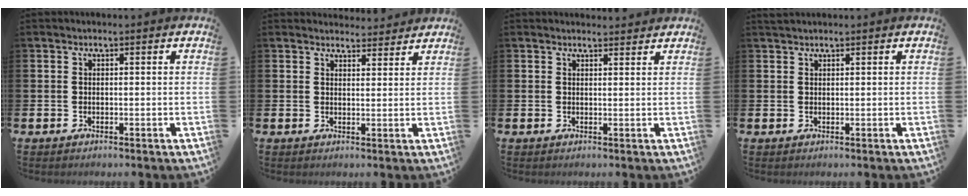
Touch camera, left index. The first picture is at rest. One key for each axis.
{"total": 3.0, "fx": 2.9, "fy": 0.5, "fz": -0.2, "tx": 0.014, "ty": -0.021, "tz": 0.050}
{"total": 1.6, "fx": 1.6, "fy": 0.2, "fz": -0.1, "tx": 0.014, "ty": -0.010, "tz": 0.026}
{"total": 1.1, "fx": 1.0, "fy": 0.1, "fz": 0.2, "tx": 0.004, "ty": -0.001, "tz": 0.017}